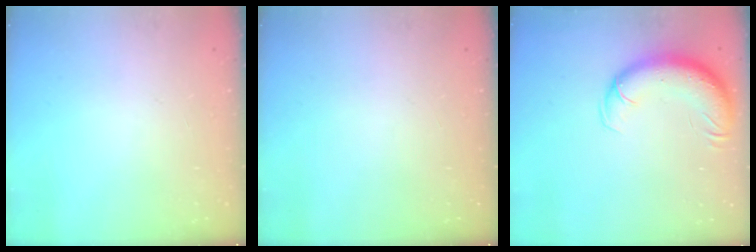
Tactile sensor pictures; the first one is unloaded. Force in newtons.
{"total": 0.0}
{"total": 13.6, "press": 13.1, "slide": 3.5}